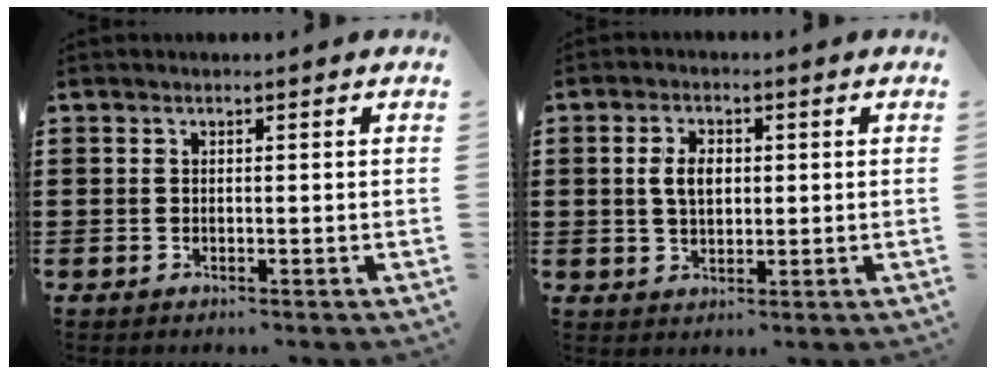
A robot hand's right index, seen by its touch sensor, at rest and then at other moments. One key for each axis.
{"total": 4.1, "fx": 0.3, "fy": 2.4, "fz": 3.3, "tx": -0.067, "ty": 0.004, "tz": -0.001}